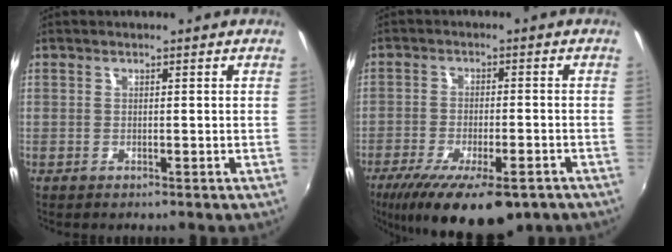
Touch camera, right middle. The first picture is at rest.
{"total": 17.3, "force": [-11.6, 5.8, 11.4], "torque": [-0.219, -0.051, -0.174]}